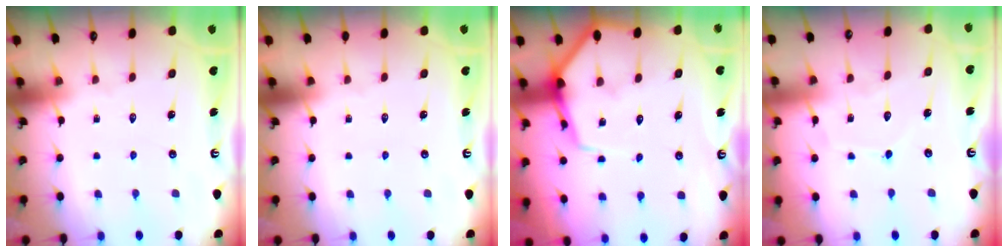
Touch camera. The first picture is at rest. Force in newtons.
{"total": 0.0}
{"total": 8.0, "press": 7.9, "slide": 0.9}
{"total": 5.8, "press": 5.8, "slide": 0.7}